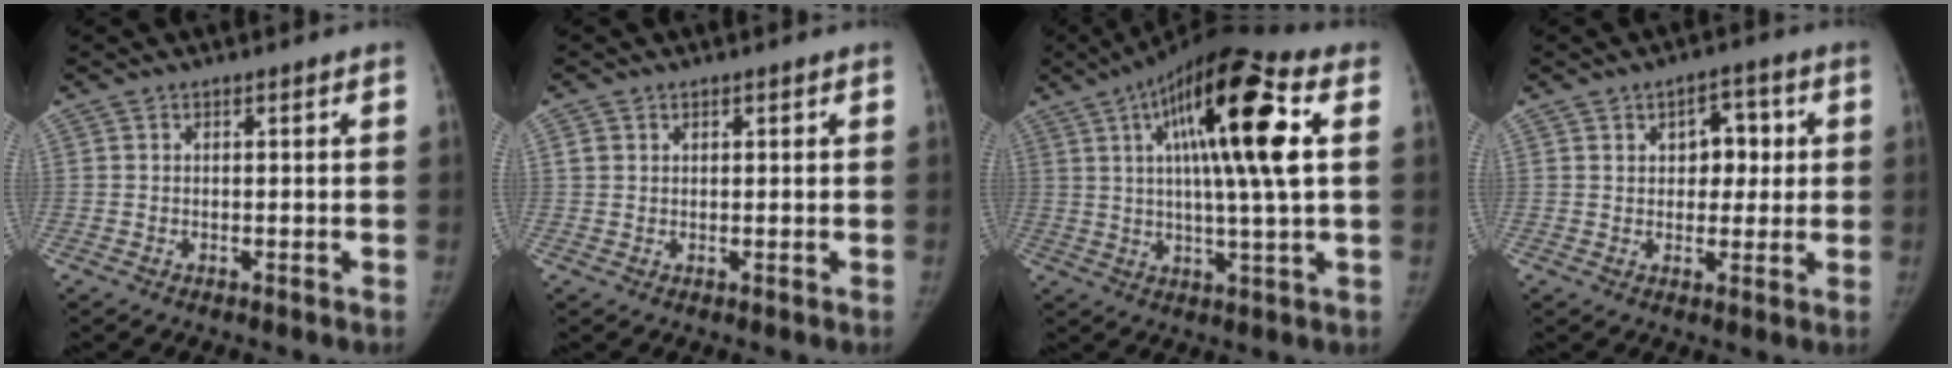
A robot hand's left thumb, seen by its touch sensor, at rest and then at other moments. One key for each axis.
{"total": 1.4, "fx": 0.7, "fy": 1.2, "fz": 0.2, "tx": 0.008, "ty": -0.003, "tz": 0.008}
{"total": 17.9, "fx": 4.6, "fy": 3.5, "fz": 16.9, "tx": -0.291, "ty": 0.011, "tz": 0.063}
{"total": 6.5, "fx": 1.5, "fy": 4.5, "fz": 4.5, "tx": -0.021, "ty": 0.000, "tz": 0.016}